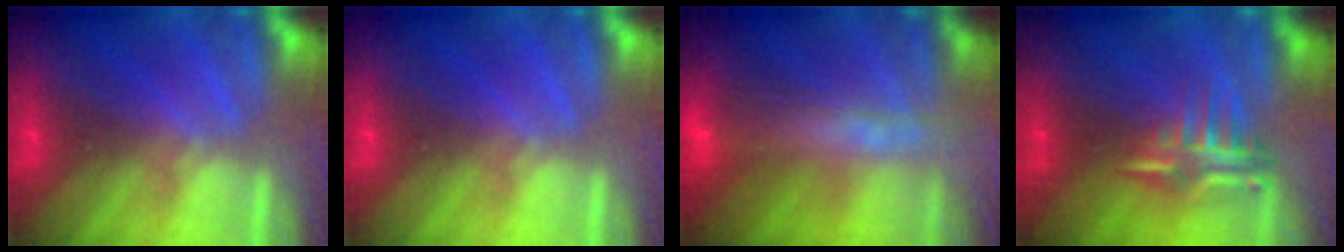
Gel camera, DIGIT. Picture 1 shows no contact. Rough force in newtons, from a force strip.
{"total": 0.0}
{"total": 7.2}
{"total": 8.1}